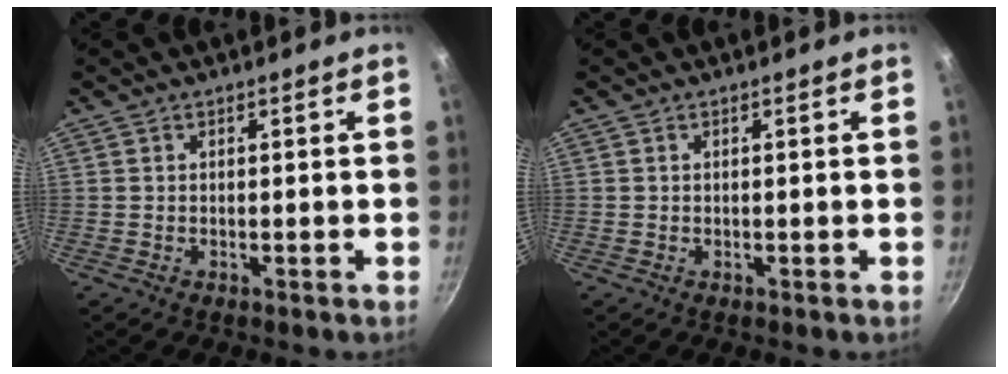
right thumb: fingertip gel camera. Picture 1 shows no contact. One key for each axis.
{"total": 0.0}